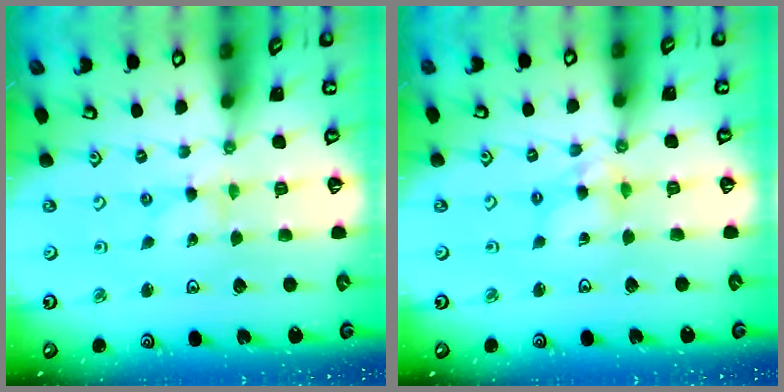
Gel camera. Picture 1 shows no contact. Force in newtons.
{"total": 6.2, "press": 6.2, "slide": 0.4}